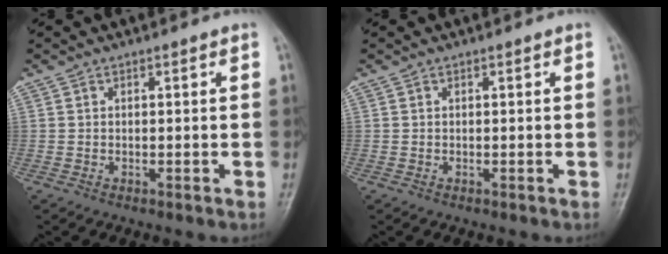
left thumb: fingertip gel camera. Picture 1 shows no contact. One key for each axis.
{"total": 0.0}